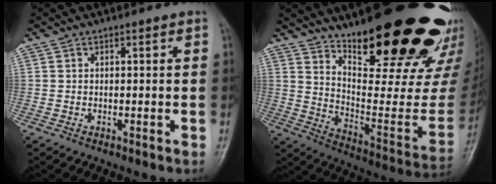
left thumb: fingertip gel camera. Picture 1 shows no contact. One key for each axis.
{"total": 30.2, "fx": 20.1, "fy": 8.7, "fz": 20.9, "tx": -0.262, "ty": -0.107, "tz": 0.303}